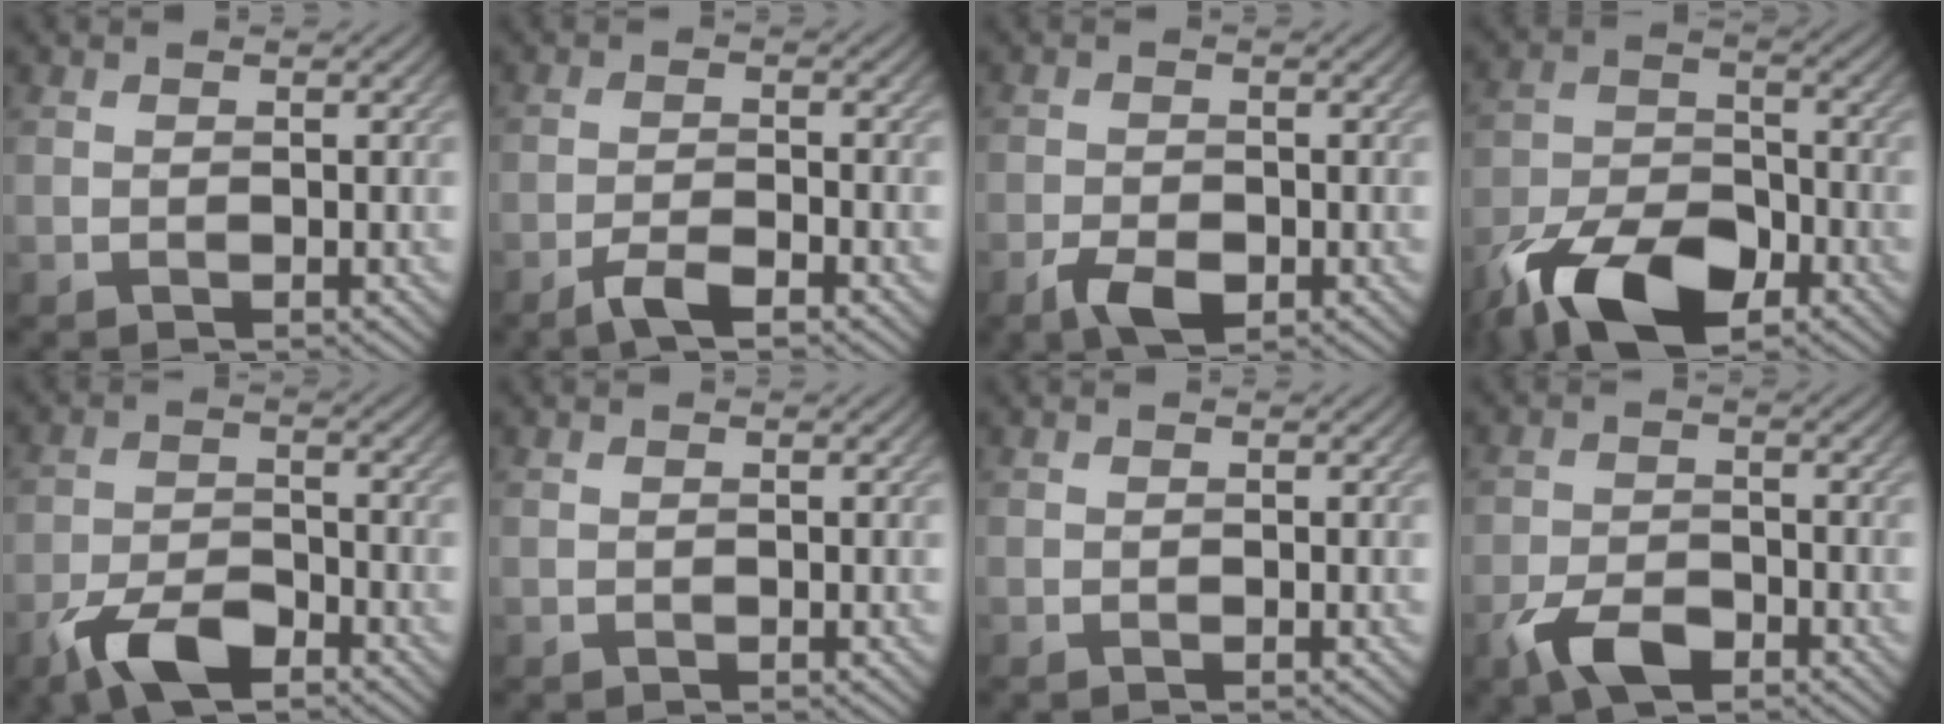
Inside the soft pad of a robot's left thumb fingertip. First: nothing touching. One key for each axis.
{"total": 3.5, "fx": -2.5, "fy": 0.7, "fz": 2.4, "tx": -0.049, "ty": 0.004, "tz": -0.053}
{"total": 3.7, "fx": -1.9, "fy": 1.9, "fz": 2.5, "tx": -0.049, "ty": -0.004, "tz": -0.037}
{"total": 12.8, "fx": -8.1, "fy": 6.0, "fz": 7.9, "tx": -0.163, "ty": -0.011, "tz": -0.162}
{"total": 6.7, "fx": -4.5, "fy": 2.8, "fz": 4.2, "tx": -0.083, "ty": 0.003, "tz": -0.088}
{"total": 0.0}
{"total": 0.0}
{"total": 5.1, "fx": -3.1, "fy": 2.6, "fz": 3.1, "tx": -0.061, "ty": -0.003, "tz": -0.065}